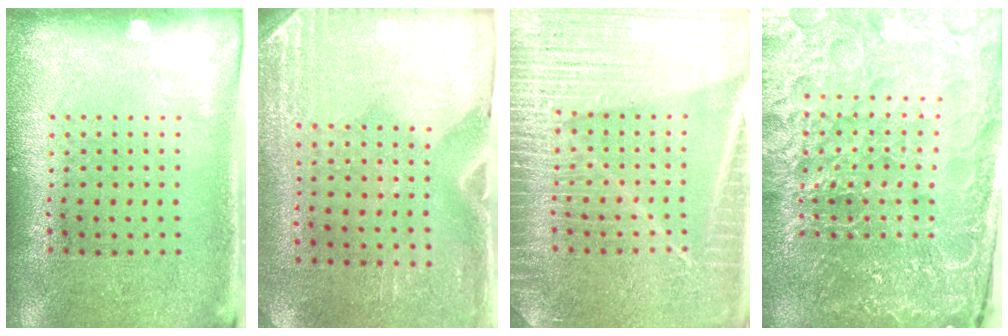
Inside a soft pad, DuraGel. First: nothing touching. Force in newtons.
{"total": 2.9, "press": 2.5, "slide": 1.4}
{"total": 6.8, "press": 6.7, "slide": 0.8}
{"total": 6.5, "press": 5.7, "slide": 3.1}